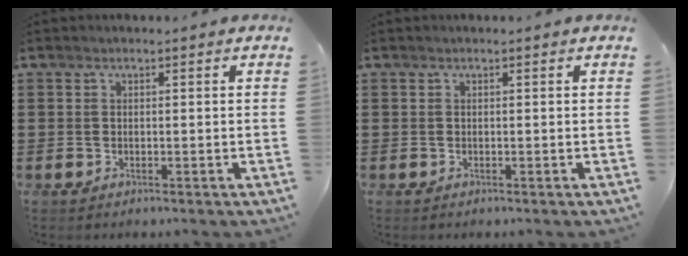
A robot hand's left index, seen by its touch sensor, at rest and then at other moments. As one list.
[{"total": 0.0}]